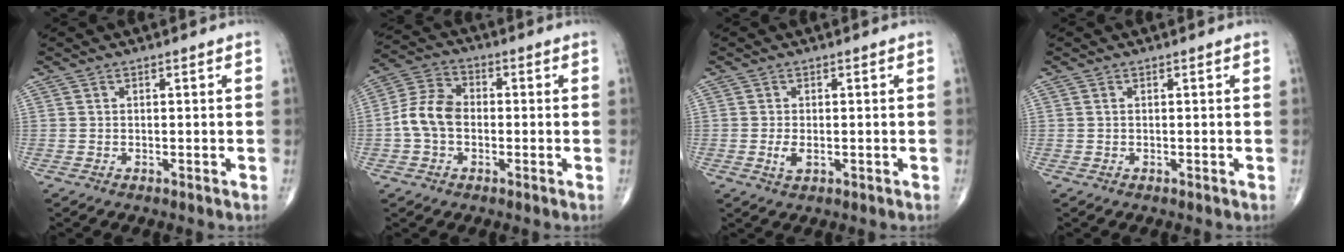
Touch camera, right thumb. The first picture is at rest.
{"total": 8.4, "force": [-1.1, 5.9, 5.9], "torque": [-0.111, 0.028, -0.032]}
{"total": 2.3, "force": [-0.4, 1.2, 2.0], "torque": [-0.045, -0.006, -0.009]}
{"total": 0.0}